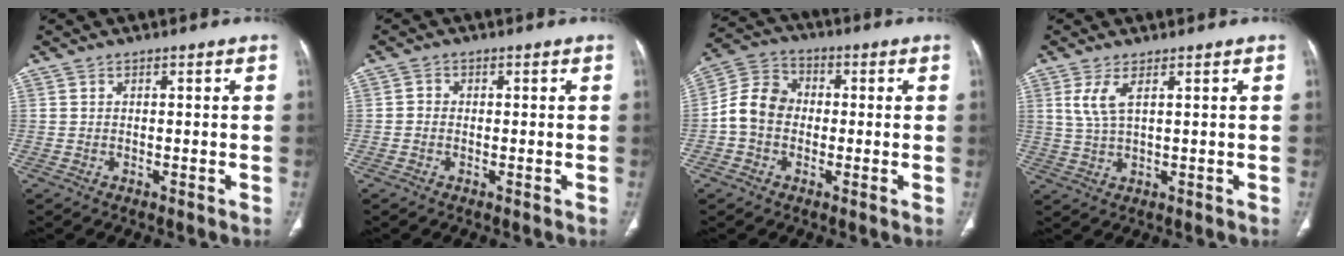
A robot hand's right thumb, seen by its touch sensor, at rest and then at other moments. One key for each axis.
{"total": 1.2, "fx": -0.3, "fy": 1.1, "fz": 0.5, "tx": -0.003, "ty": 0.004, "tz": -0.007}
{"total": 8.7, "fx": -0.9, "fy": 7.2, "fz": 4.8, "tx": -0.078, "ty": 0.032, "tz": -0.030}
{"total": 4.7, "fx": 2.0, "fy": 1.3, "fz": 4.0, "tx": -0.097, "ty": -0.009, "tz": 0.051}